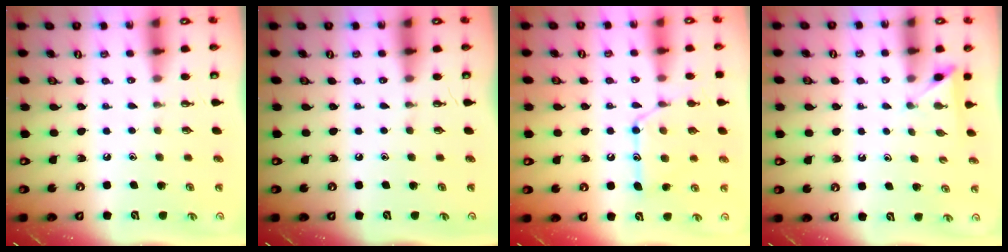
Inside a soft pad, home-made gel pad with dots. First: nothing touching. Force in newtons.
{"total": 0.0}
{"total": 15.0, "press": 15.0, "slide": 1.1}
{"total": 2.5, "press": 2.4, "slide": 0.3}